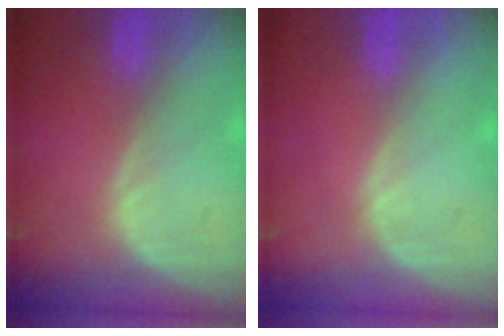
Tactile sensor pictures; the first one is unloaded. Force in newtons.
{"total": 0.0}